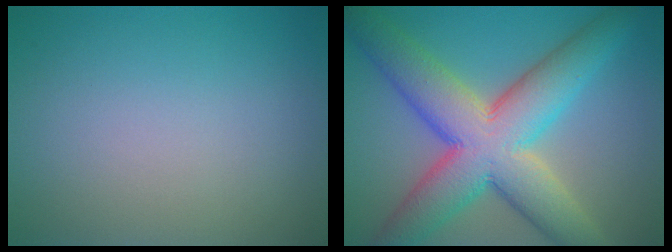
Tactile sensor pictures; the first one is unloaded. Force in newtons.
{"total": 11.2, "press": 11.2, "slide": 0.6}